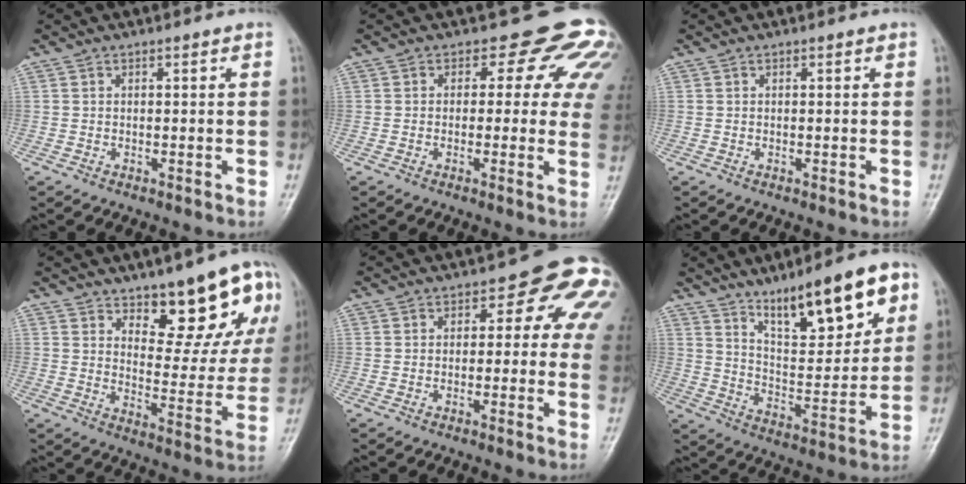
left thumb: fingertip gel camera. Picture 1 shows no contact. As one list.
[{"total": 10.7, "force": [4.8, 7.0, 6.7], "torque": [-0.024, -0.010, 0.030]}, {"total": 0.0}, {"total": 14.9, "force": [8.9, 5.9, 10.4], "torque": [-0.080, -0.060, 0.131]}, {"total": 10.4, "force": [2.3, 6.1, 8.1], "torque": [-0.043, 0.008, 0.010]}, {"total": 18.1, "force": [10.4, 5.9, 13.7], "torque": [-0.169, -0.046, 0.174]}]